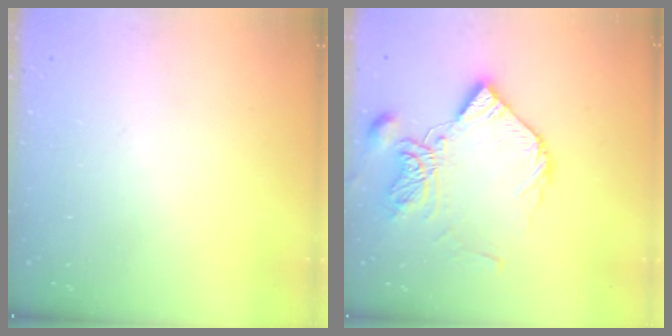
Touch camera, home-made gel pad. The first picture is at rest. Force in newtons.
{"total": 14.0, "press": 13.9, "slide": 1.8}